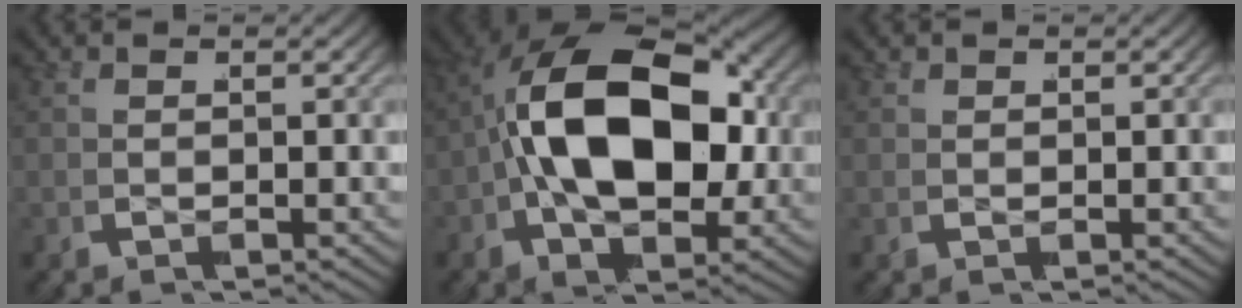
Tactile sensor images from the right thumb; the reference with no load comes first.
{"total": 17.9, "force": [-0.2, 10.5, 14.4], "torque": [-0.285, -0.016, -0.002]}
{"total": 0.5, "force": [0.3, 0.4, 0.0], "torque": [0.002, -0.005, 0.010]}